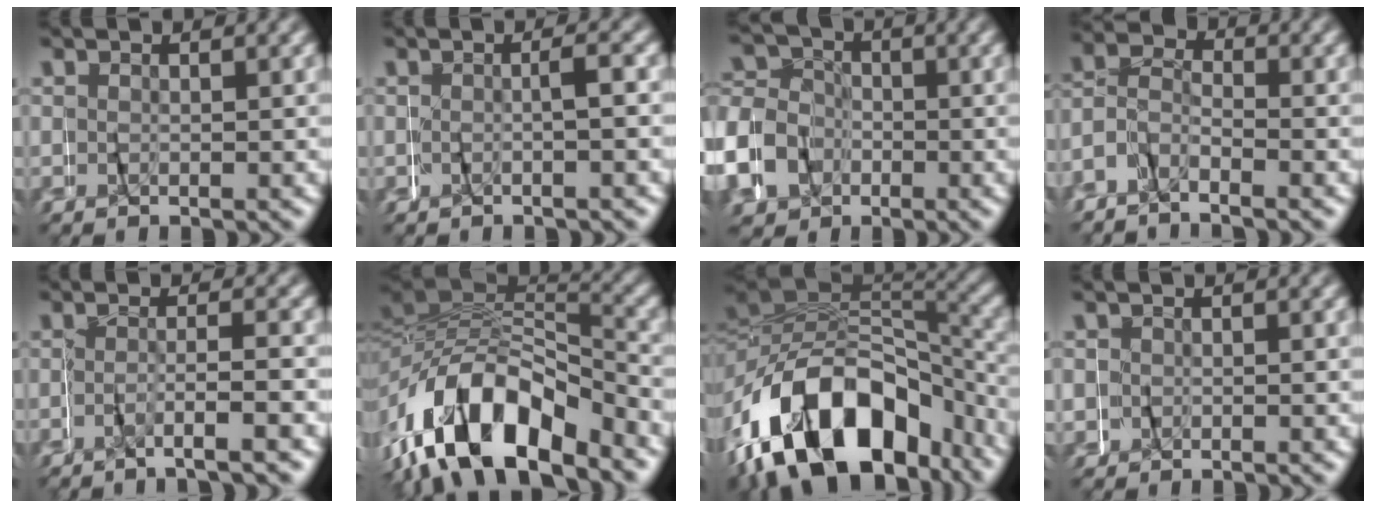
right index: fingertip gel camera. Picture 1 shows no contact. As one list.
[{"total": 1.2, "force": [-0.7, -1.0, 0.2], "torque": [-0.012, 0.006, -0.010]}, {"total": 7.8, "force": [-1.6, 7.3, 2.4], "torque": [-0.073, -0.012, -0.031]}, {"total": 5.0, "force": [-2.0, 4.1, 1.8], "torque": [-0.057, 0.002, -0.046]}, {"total": 2.9, "force": [-2.4, 0.1, 1.7], "torque": [-0.042, 0.004, -0.045]}, {"total": 11.8, "force": [-3.8, 7.5, 8.3], "torque": [-0.180, -0.014, -0.053]}, {"total": 16.0, "force": [-6.1, 10.0, 10.8], "torque": [-0.219, -0.029, -0.076]}, {"total": 3.2, "force": [0.4, 3.0, 0.9], "torque": [-0.032, 0.011, -0.003]}]